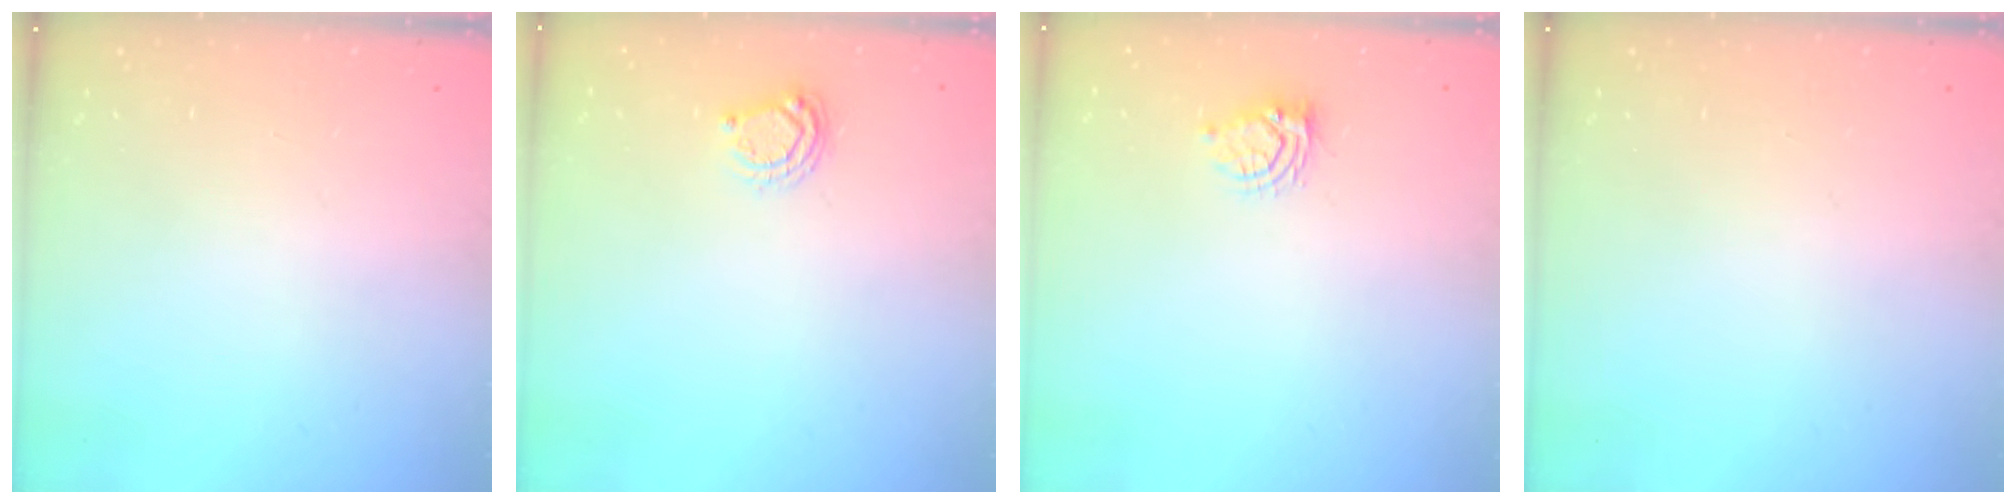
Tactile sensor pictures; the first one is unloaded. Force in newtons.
{"total": 5.9, "press": 5.9, "slide": 0.6}
{"total": 5.3, "press": 5.3, "slide": 0.7}
{"total": 0.0}